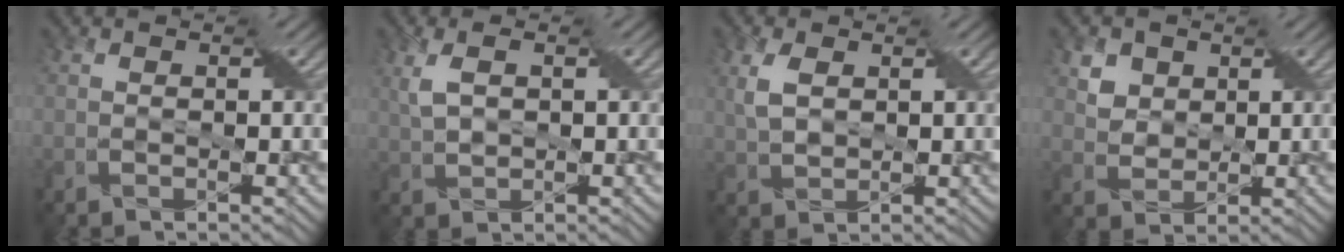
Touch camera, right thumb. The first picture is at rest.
{"total": 3.7, "force": [1.2, 1.9, 3.0], "torque": [-0.080, 0.009, 0.026]}
{"total": 3.7, "force": [1.3, 2.3, 2.6], "torque": [-0.071, 0.006, 0.028]}
{"total": 4.0, "force": [2.1, 3.2, 1.4], "torque": [-0.051, -0.011, 0.052]}